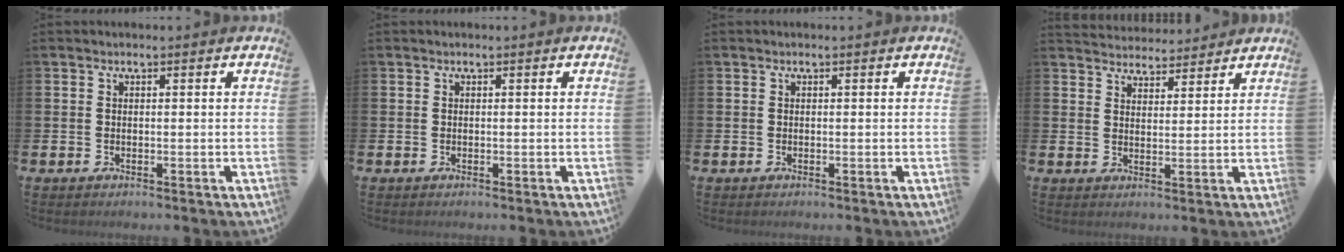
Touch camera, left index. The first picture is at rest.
{"total": 0.0}
{"total": 0.0}
{"total": 4.2, "force": [4.1, 0.8, -0.3], "torque": [-0.007, -0.023, 0.077]}